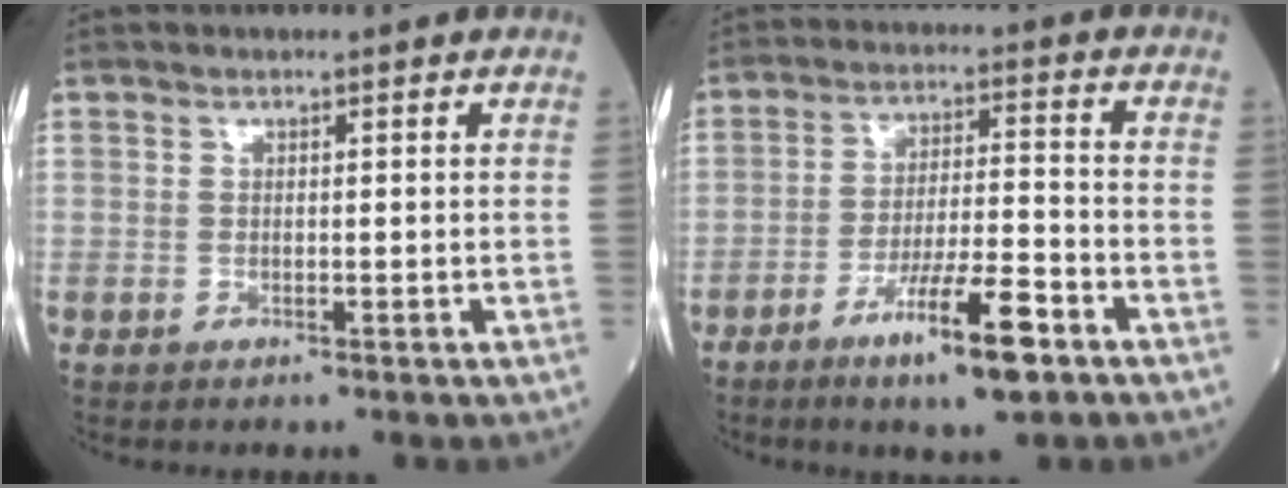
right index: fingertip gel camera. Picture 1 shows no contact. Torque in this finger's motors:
{"motor_torque": [1.22, -0.92, 0.65, 0.17]}